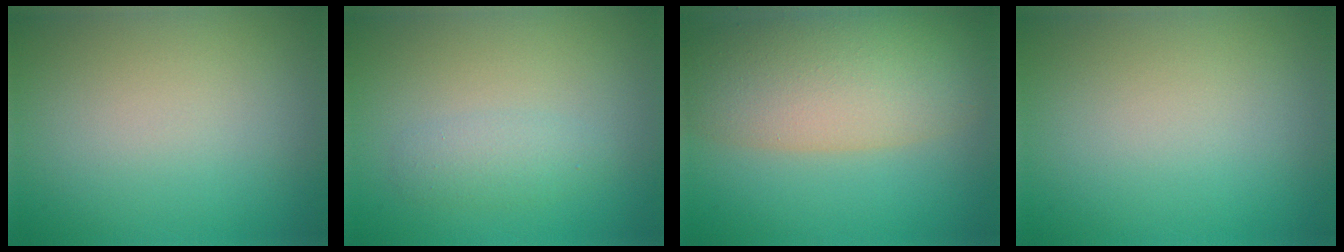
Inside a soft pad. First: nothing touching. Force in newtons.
{"total": 1.7, "press": 1.7, "slide": 0.0}
{"total": 8.9, "press": 8.9, "slide": 0.5}
{"total": 0.0}